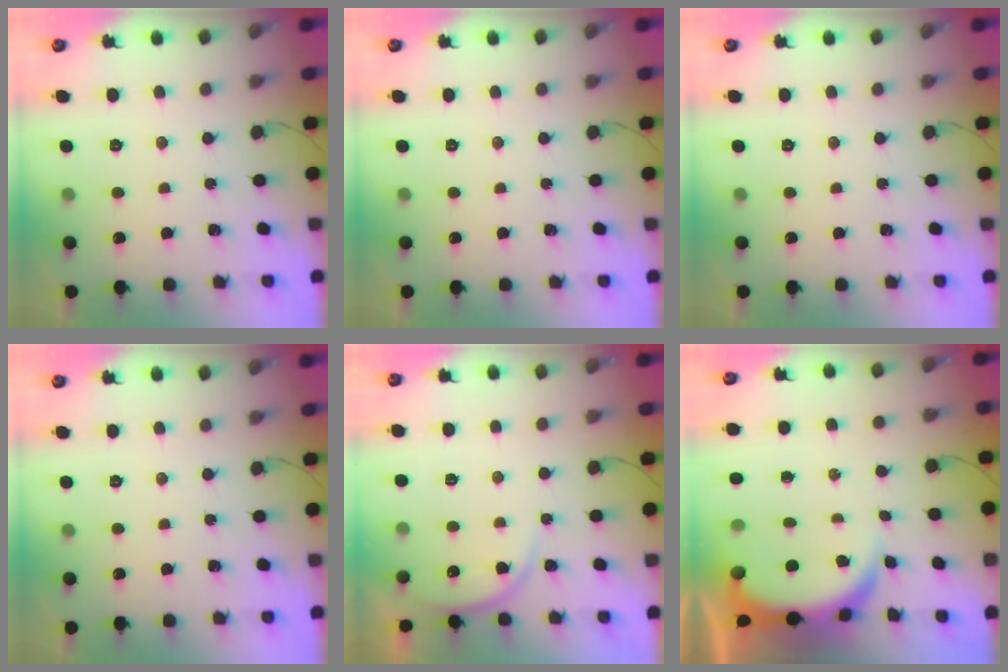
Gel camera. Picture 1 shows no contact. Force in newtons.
{"total": 0.0}
{"total": 0.0}
{"total": 0.0}
{"total": 5.6, "press": 5.6, "slide": 0.3}
{"total": 5.4, "press": 5.4, "slide": 0.2}